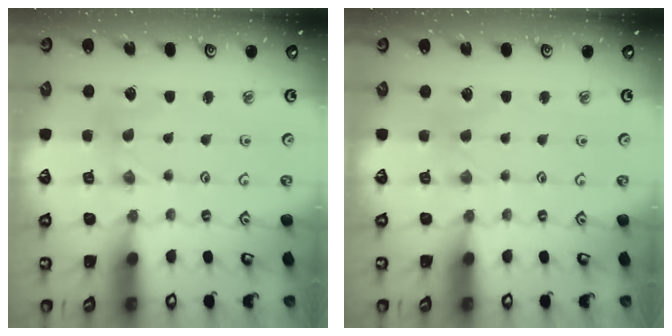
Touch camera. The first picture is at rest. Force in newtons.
{"total": 1.1, "press": 1.0, "slide": 0.2}